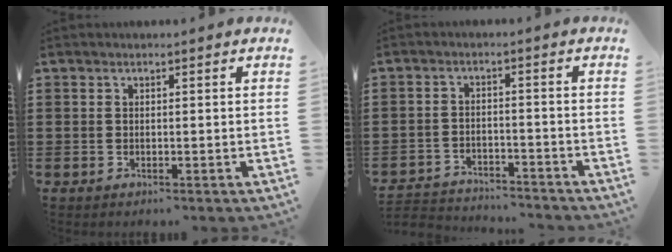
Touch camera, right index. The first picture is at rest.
{"total": 3.3, "force": [-3.2, 0.3, 0.1], "torque": [-0.010, -0.001, -0.069]}